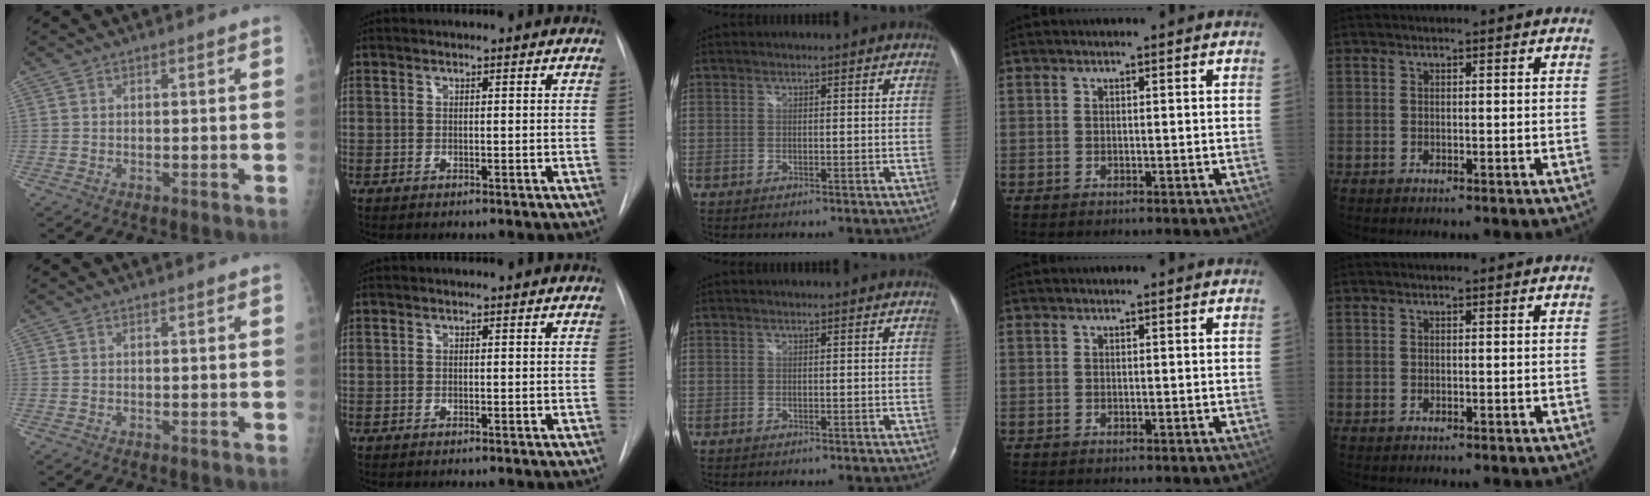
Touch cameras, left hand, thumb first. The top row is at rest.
{}